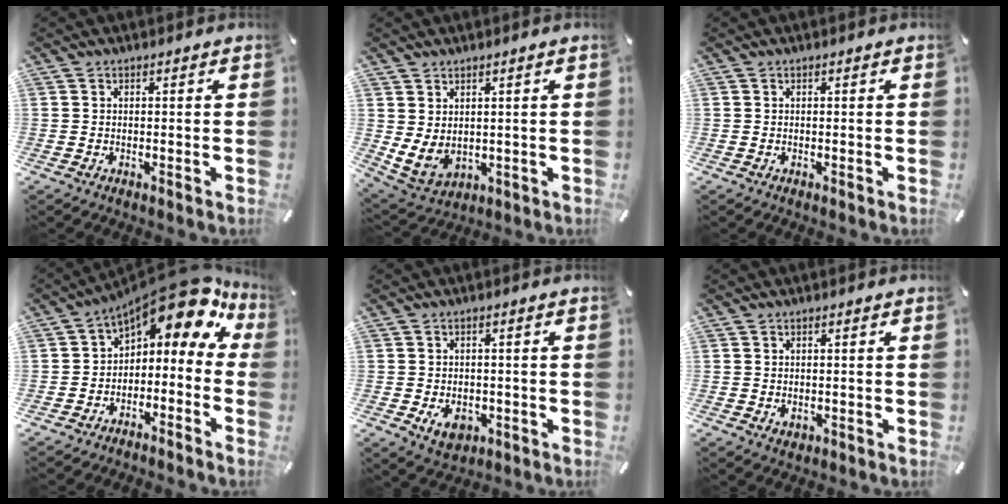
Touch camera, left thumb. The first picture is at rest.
{"total": 5.2, "force": [2.0, 4.1, 2.5], "torque": [-0.065, -0.019, 0.037]}
{"total": 0.0}
{"total": 11.1, "force": [7.1, 5.0, 6.8], "torque": [-0.104, -0.060, 0.118]}
{"total": 5.0, "force": [-1.7, 3.8, 2.8], "torque": [-0.049, -0.005, -0.034]}
{"total": 1.0, "force": [0.1, 0.9, 0.2], "torque": [-0.005, 0.005, 0.000]}